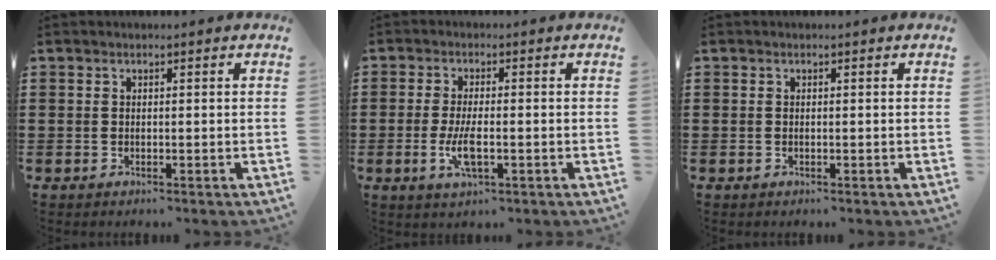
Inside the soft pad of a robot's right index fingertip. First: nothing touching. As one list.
[{"total": 4.8, "force": [-1.2, 1.4, 4.4], "torque": [-0.103, -0.008, -0.029]}, {"total": 0.0}]